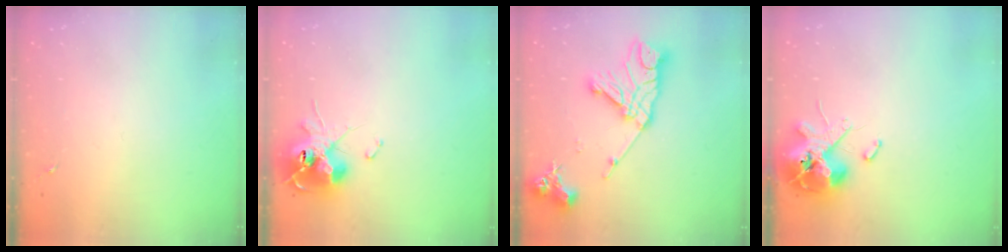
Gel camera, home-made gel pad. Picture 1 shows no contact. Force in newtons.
{"total": 13.8, "press": 13.8, "slide": 1.5}
{"total": 17.7, "press": 17.6, "slide": 1.3}
{"total": 13.9, "press": 13.7, "slide": 2.2}